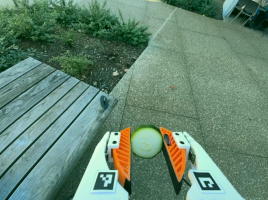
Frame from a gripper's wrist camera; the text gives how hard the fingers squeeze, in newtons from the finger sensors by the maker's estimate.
{"total": 7.6, "left": 7.6, "right": 7.6}